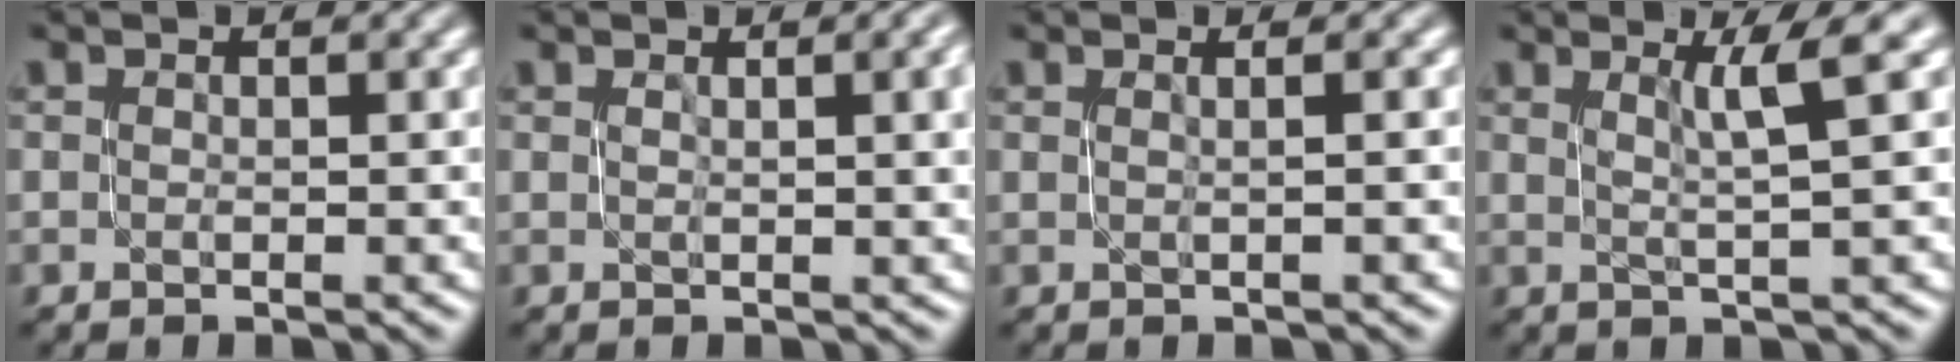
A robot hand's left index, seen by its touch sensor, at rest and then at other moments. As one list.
[{"total": 4.8, "force": [0.8, 1.9, 4.4], "torque": [-0.027, 0.008, 0.007]}, {"total": 1.2, "force": [0.2, 0.5, 1.1], "torque": [-0.012, 0.003, -0.007]}, {"total": 3.0, "force": [1.2, 0.1, 2.7], "torque": [-0.045, 0.001, 0.023]}]